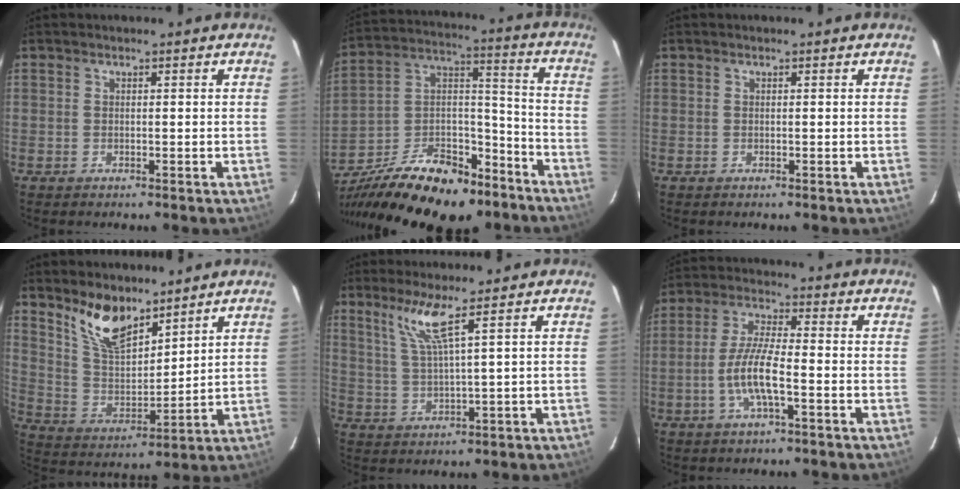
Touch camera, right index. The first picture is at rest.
{"total": 26.0, "force": [-17.4, 12.4, 14.9], "torque": [-0.289, 0.020, -0.266]}
{"total": 0.0}
{"total": 11.5, "force": [8.6, 4.4, 6.2], "torque": [-0.121, 0.004, 0.172]}
{"total": 5.9, "force": [3.7, -0.9, 4.5], "torque": [-0.090, -0.005, 0.080]}
{"total": 8.0, "force": [-2.8, 1.3, 7.4], "torque": [-0.155, -0.001, -0.054]}